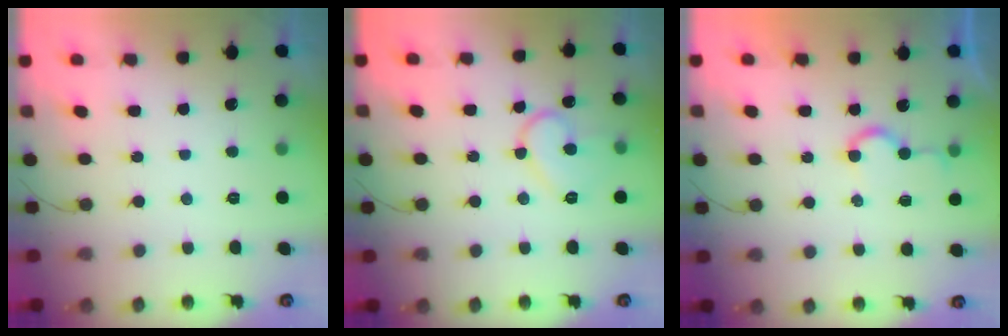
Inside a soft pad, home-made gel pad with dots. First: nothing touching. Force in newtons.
{"total": 11.4, "press": 11.3, "slide": 0.9}
{"total": 5.1, "press": 5.0, "slide": 0.5}